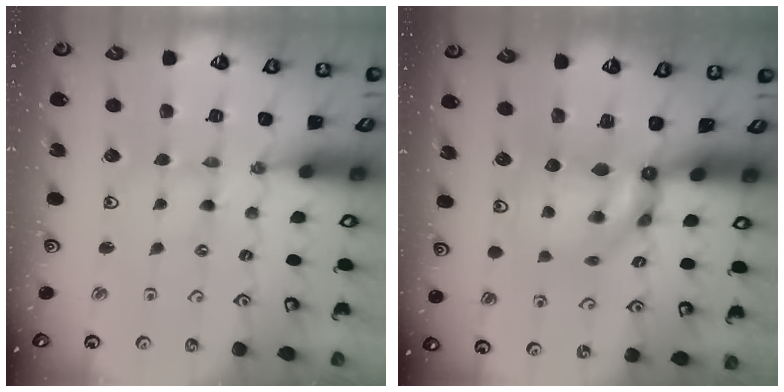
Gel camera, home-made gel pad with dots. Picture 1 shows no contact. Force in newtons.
{"total": 7.3, "press": 7.2, "slide": 0.7}